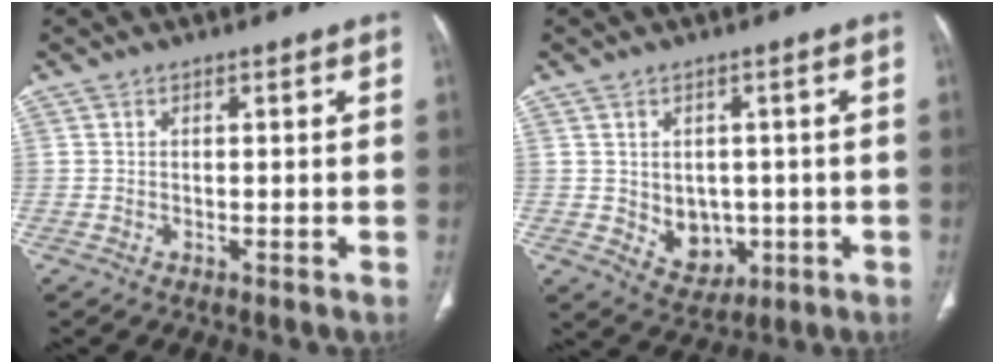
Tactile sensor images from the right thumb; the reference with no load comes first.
{"total": 6.9, "force": [-0.7, 5.6, 4.0], "torque": [-0.029, -0.004, 0.011]}